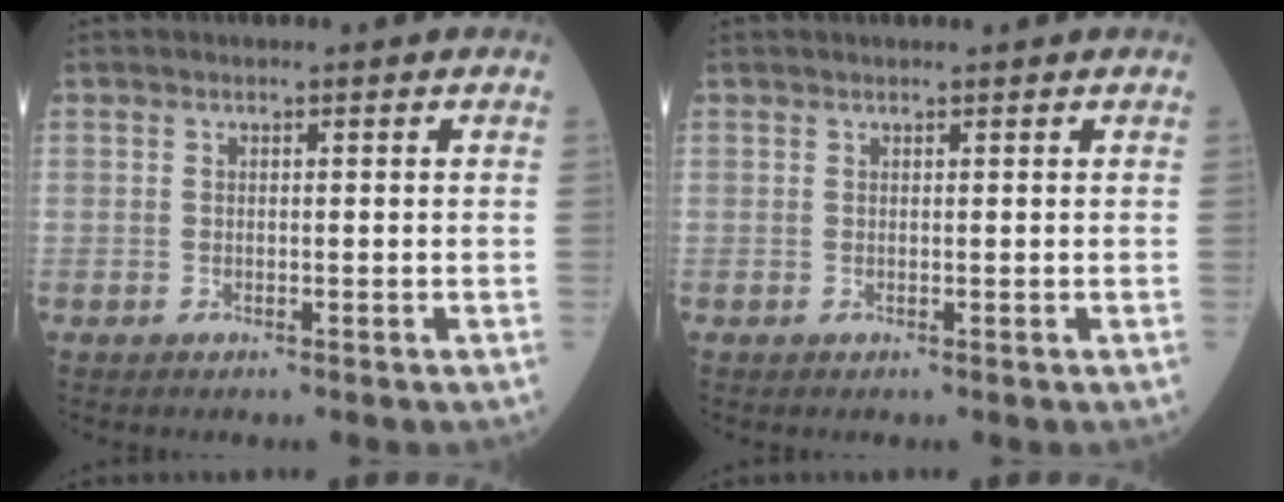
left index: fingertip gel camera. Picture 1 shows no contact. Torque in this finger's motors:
{"motor_torque": [0.18, -0.25, -0.02, -0.01]}